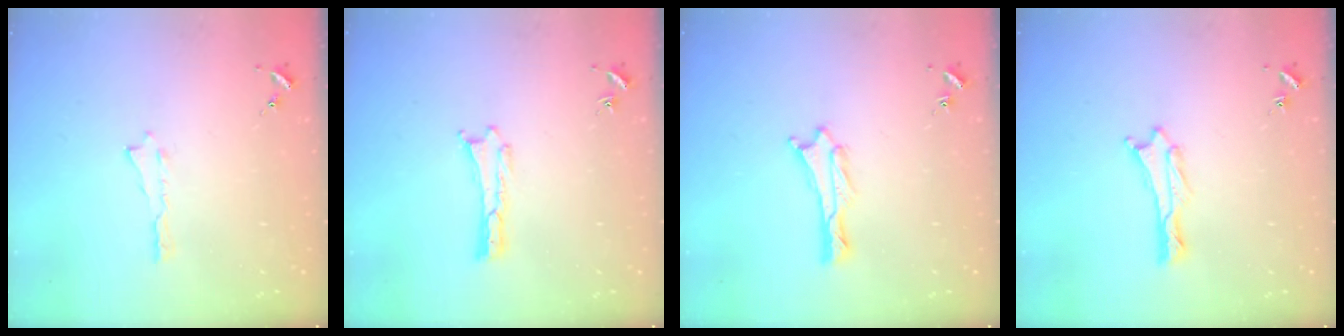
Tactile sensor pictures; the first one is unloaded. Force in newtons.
{"total": 0.0}
{"total": 1.0, "press": 0.9, "slide": 0.1}
{"total": 0.8, "press": 0.7, "slide": 0.1}